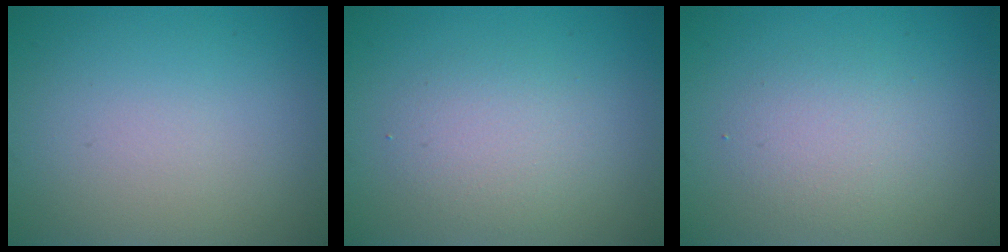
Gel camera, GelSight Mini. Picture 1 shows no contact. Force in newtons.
{"total": 2.7, "press": 2.7, "slide": 0.2}
{"total": 2.5, "press": 2.4, "slide": 0.1}